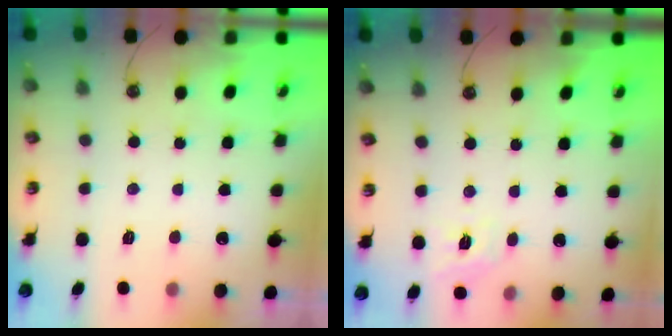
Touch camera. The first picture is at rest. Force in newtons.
{"total": 6.7, "press": 6.6, "slide": 0.4}